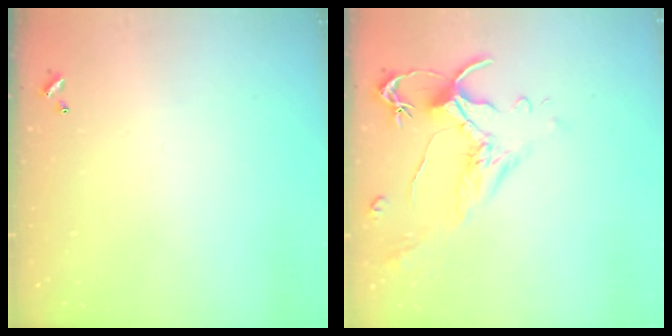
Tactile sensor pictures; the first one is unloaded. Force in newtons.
{"total": 1.5, "press": 1.0, "slide": 1.1}